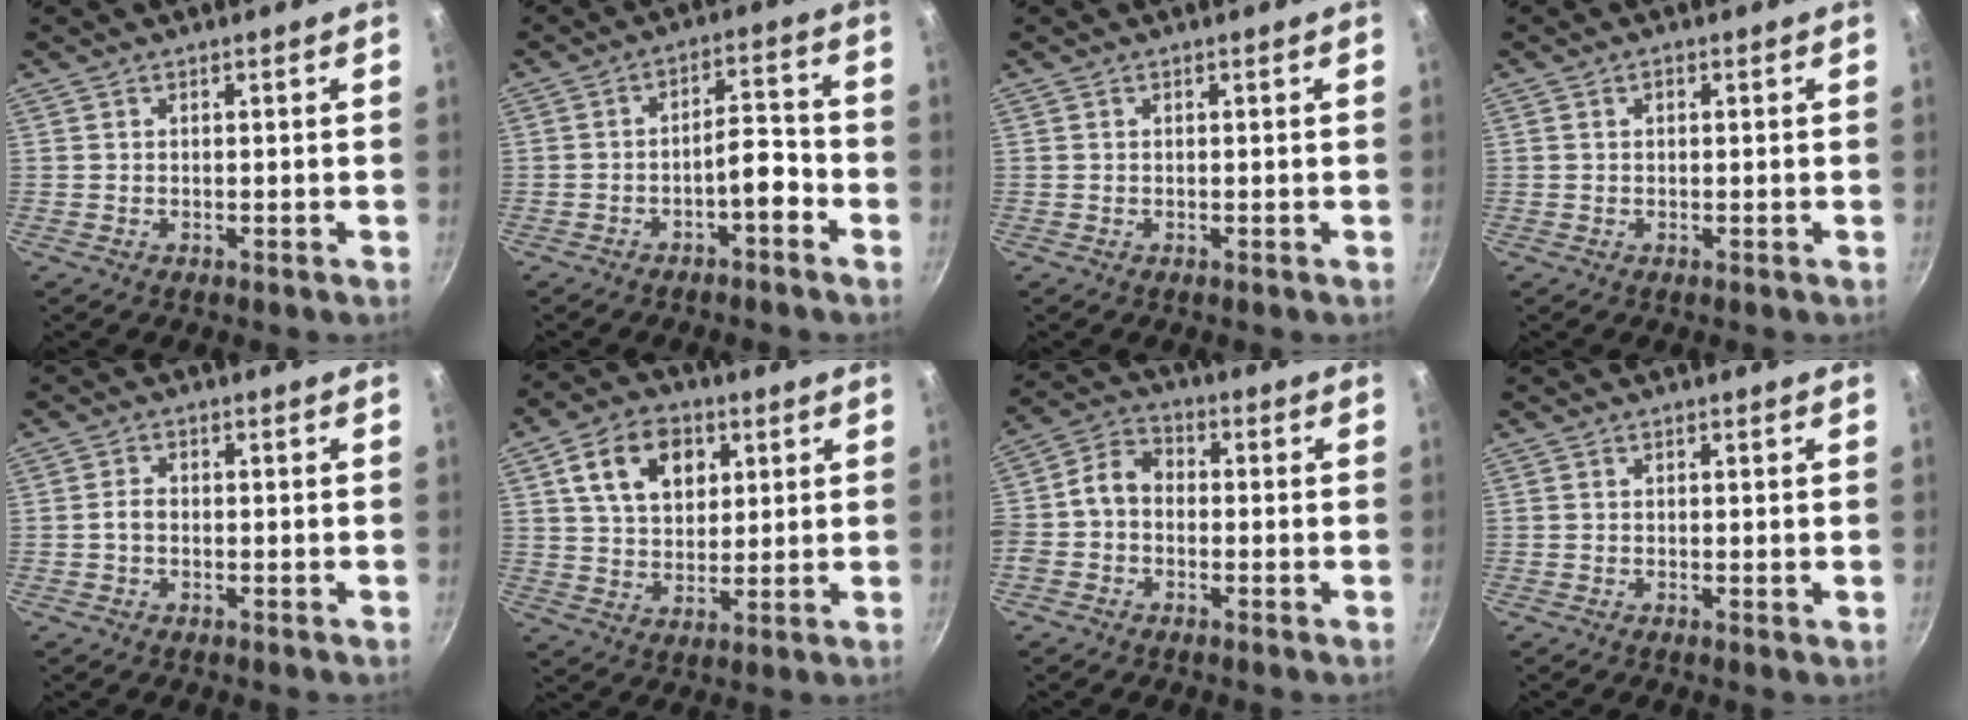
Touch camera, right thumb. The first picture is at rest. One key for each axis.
{"total": 5.6, "fx": -3.1, "fy": 2.0, "fz": 4.2, "tx": -0.052, "ty": 0.044, "tz": -0.044}
{"total": 0.0}
{"total": 0.9, "fx": 0.2, "fy": 0.6, "fz": 0.6, "tx": -0.009, "ty": 0.005, "tz": 0.004}
{"total": 1.9, "fx": -0.4, "fy": 1.3, "fz": 1.3, "tx": -0.023, "ty": 0.012, "tz": -0.009}
{"total": 12.3, "fx": 4.4, "fy": 8.7, "fz": 7.6, "tx": -0.102, "ty": -0.003, "tz": 0.069}
{"total": 6.9, "fx": -1.2, "fy": 5.4, "fz": 4.2, "tx": -0.068, "ty": 0.028, "tz": -0.043}
{"total": 0.0}